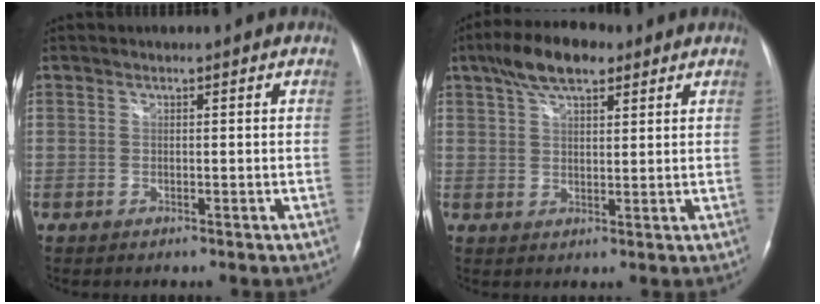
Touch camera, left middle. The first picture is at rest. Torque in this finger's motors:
{"motor_torque": [0.60, -0.40, 0.00, 0.03]}